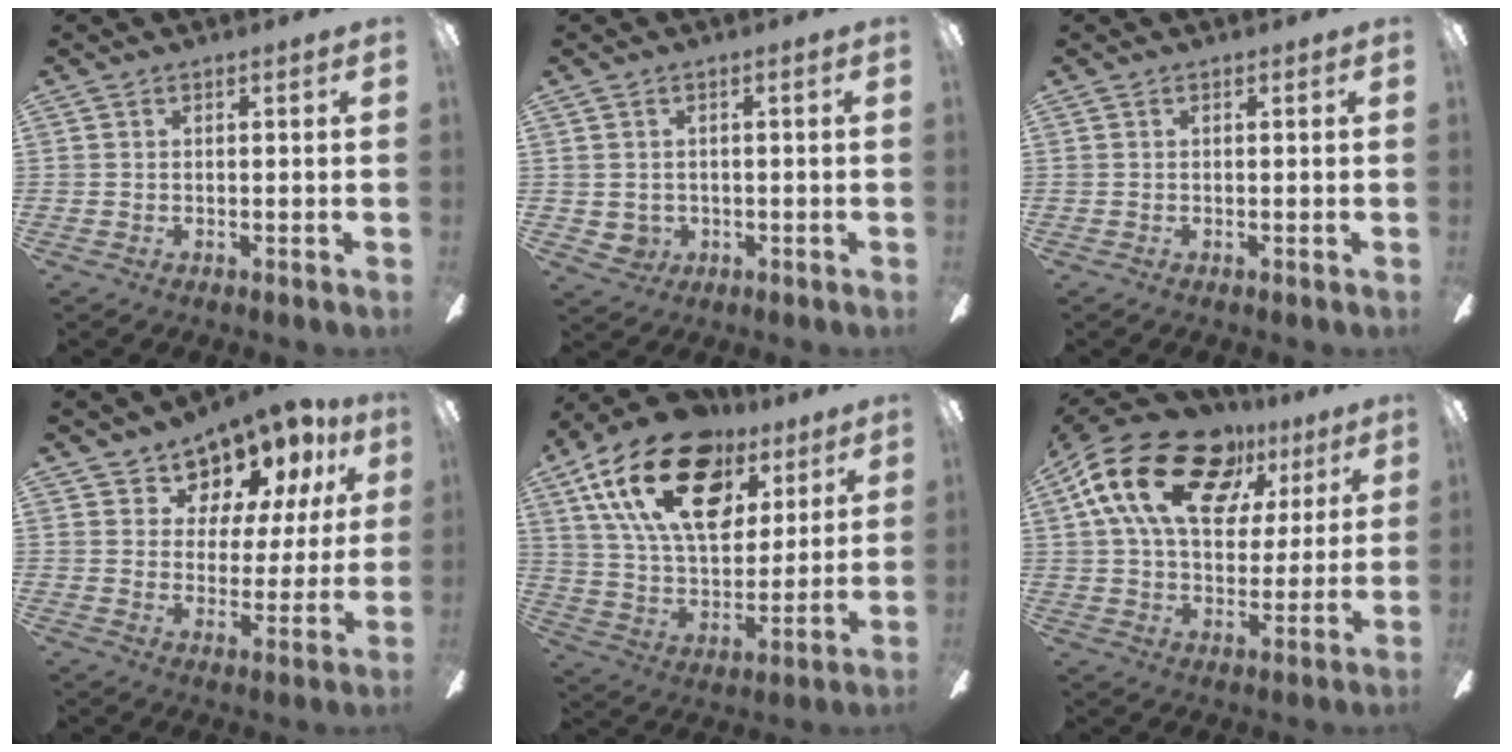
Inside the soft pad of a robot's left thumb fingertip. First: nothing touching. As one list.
[{"total": 2.5, "force": [0.3, 2.4, 0.6], "torque": [-0.024, -0.001, 0.005]}, {"total": 0.0}, {"total": 9.9, "force": [8.4, 4.9, 1.9], "torque": [-0.040, -0.076, 0.155]}, {"total": 25.6, "force": [12.5, 14.9, 16.8], "torque": [-0.306, -0.047, 0.219]}, {"total": 22.1, "force": [11.0, 13.2, 13.9], "torque": [-0.245, -0.038, 0.195]}]